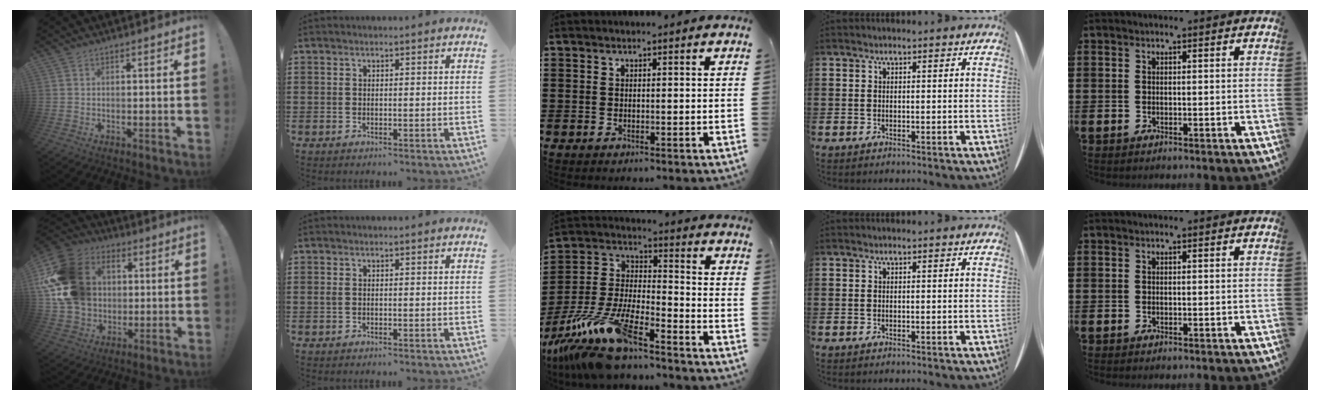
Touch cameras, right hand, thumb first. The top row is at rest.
{"thumb": {"total": 21.6, "force": [3.7, 17.5, 12.1], "torque": [-0.210, -0.004, 0.087]}, "index": {"total": 0.6, "force": [0.0, 0.3, 0.5], "torque": [-0.018, -0.001, -0.003]}, "middle": {"total": 13.2, "force": [-11.0, 1.8, 7.1], "torque": [-0.161, 0.006, -0.219]}}